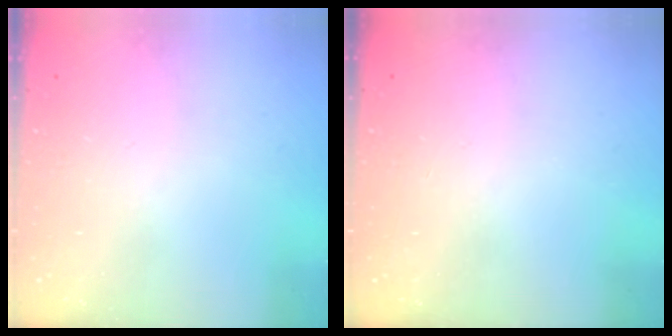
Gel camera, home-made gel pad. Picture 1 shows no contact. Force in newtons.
{"total": 0.0}